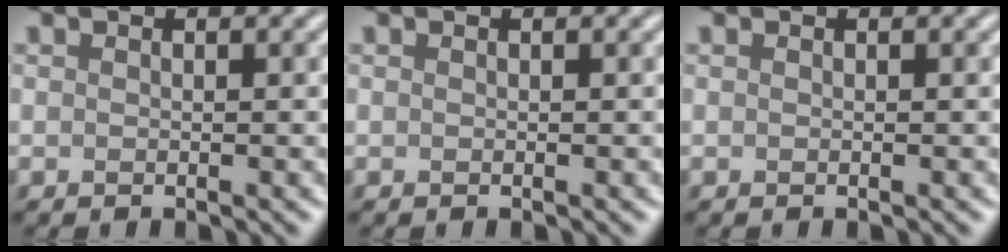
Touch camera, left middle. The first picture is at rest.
{"total": 0.0}
{"total": 0.0}